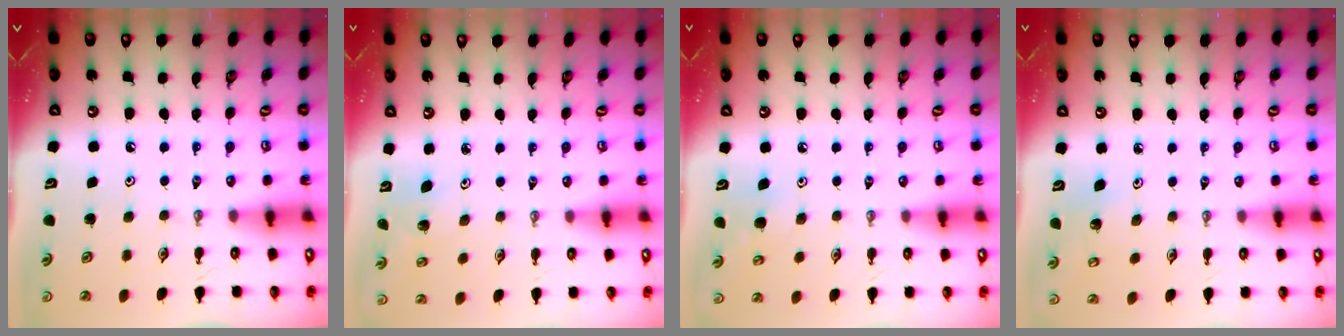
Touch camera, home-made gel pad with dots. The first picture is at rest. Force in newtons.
{"total": 3.1, "press": 3.1, "slide": 0.1}
{"total": 5.7, "press": 5.7, "slide": 0.6}
{"total": 2.7, "press": 2.6, "slide": 1.0}